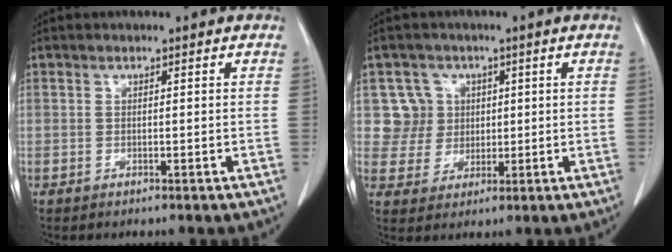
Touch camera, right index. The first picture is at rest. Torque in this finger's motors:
{"motor_torque": [-0.04, 0.02, -0.01, 0.00]}